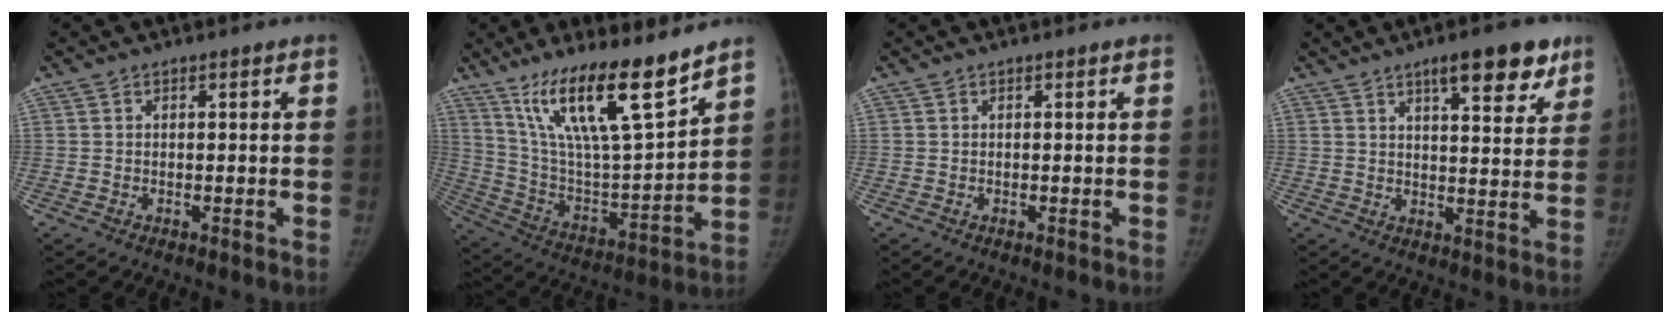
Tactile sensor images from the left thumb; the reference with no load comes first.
{"total": 20.1, "force": [13.9, 3.8, 14.0], "torque": [-0.217, -0.075, 0.258]}
{"total": 0.0}
{"total": 11.1, "force": [7.0, 3.5, 7.9], "torque": [-0.079, -0.033, 0.098]}